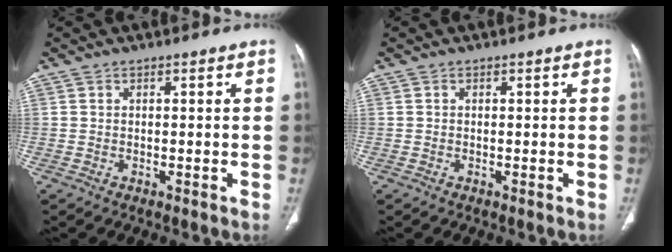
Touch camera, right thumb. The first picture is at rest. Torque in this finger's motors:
{"motor_torque": [-0.17, 0.30, -0.08, 0.14, -0.02]}